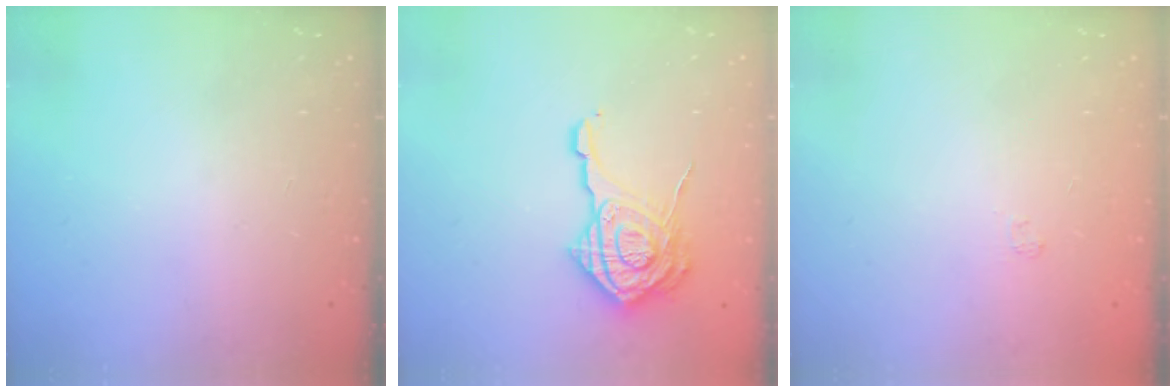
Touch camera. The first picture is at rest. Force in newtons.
{"total": 17.6, "press": 17.6, "slide": 1.2}
{"total": 1.7, "press": 1.2, "slide": 1.1}